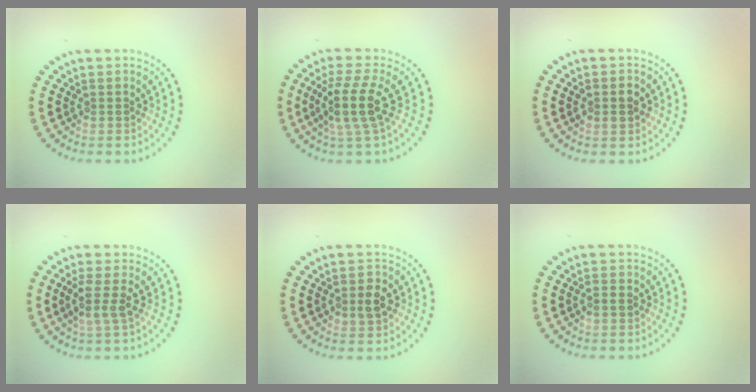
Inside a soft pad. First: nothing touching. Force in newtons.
{"total": 4.0, "press": 3.1, "slide": 2.5}
{"total": 1.4, "press": 1.4, "slide": 0.2}
{"total": 2.2, "press": 1.7, "slide": 1.4}
{"total": 2.0, "press": 2.0, "slide": 0.2}
{"total": 0.7, "press": 0.6, "slide": 0.2}